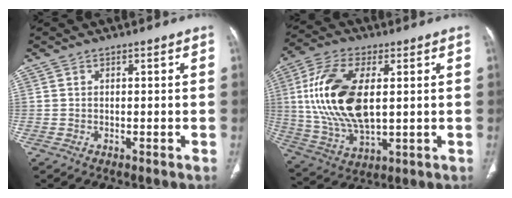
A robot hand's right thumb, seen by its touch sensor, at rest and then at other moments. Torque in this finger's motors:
{"motor_torque": [-0.83, 2.34, 1.90, 0.44, 0.63]}